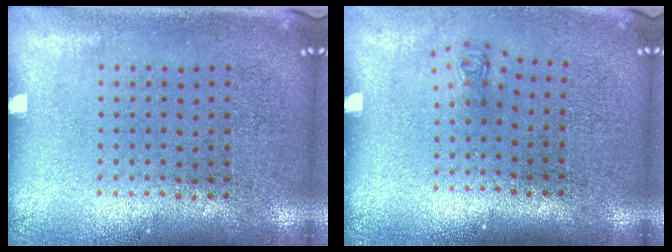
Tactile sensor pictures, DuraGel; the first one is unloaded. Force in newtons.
{"total": 0.7, "press": 0.3, "slide": 0.7}